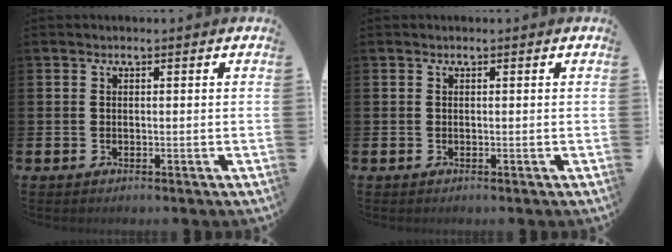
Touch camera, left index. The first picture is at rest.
{"total": 0.0}